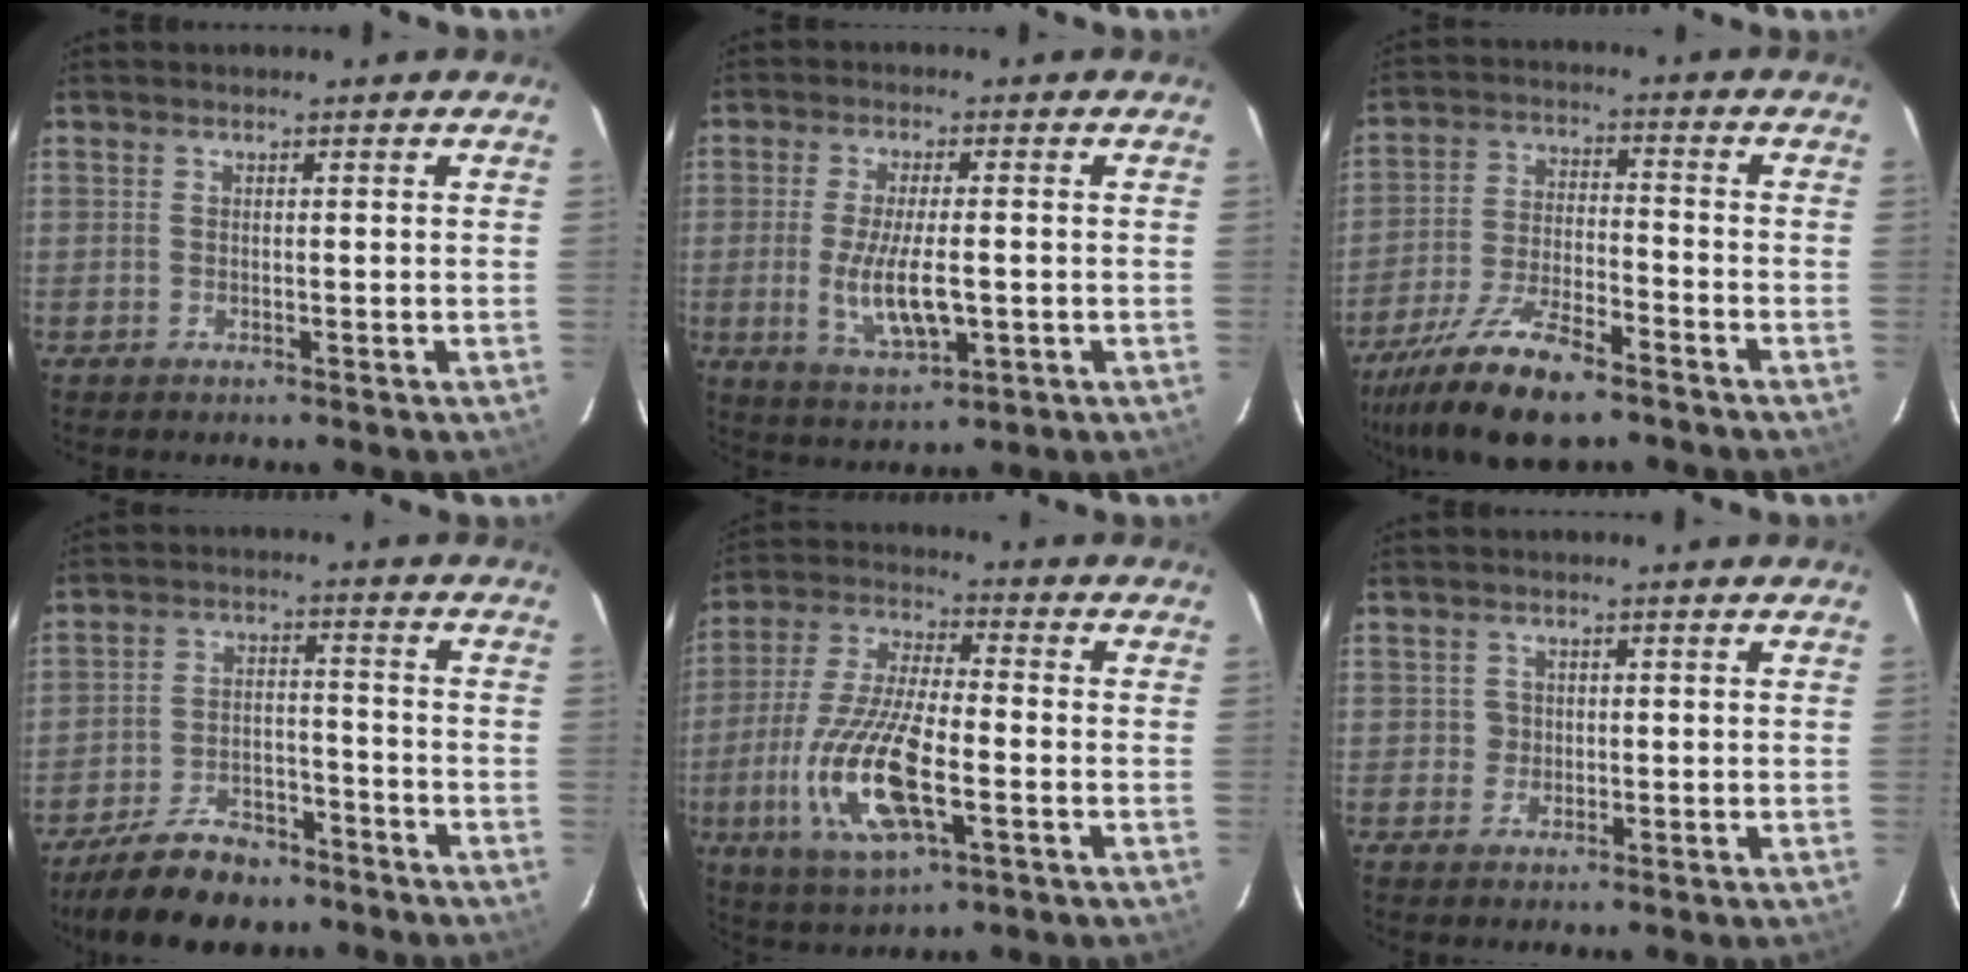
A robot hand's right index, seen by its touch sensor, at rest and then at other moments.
{"total": 9.2, "force": [-1.7, 3.0, 8.6], "torque": [-0.170, -0.016, -0.023]}
{"total": 15.2, "force": [-11.3, 4.6, 9.1], "torque": [-0.198, -0.026, -0.209]}
{"total": 12.6, "force": [-10.0, 5.9, 4.9], "torque": [-0.117, 0.013, -0.154]}
{"total": 16.6, "force": [-5.1, 5.8, 14.6], "torque": [-0.314, -0.013, -0.096]}
{"total": 1.7, "force": [0.0, 1.7, -0.1], "torque": [0.007, 0.005, 0.001]}